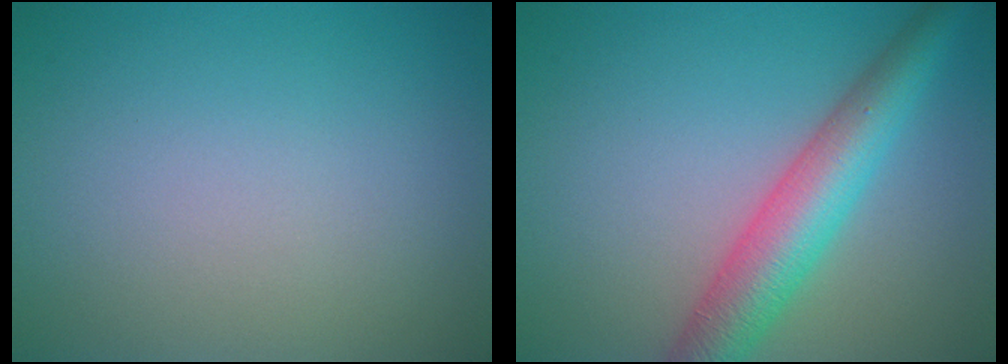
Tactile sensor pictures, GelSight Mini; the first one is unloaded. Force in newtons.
{"total": 6.2, "press": 6.2, "slide": 0.1}